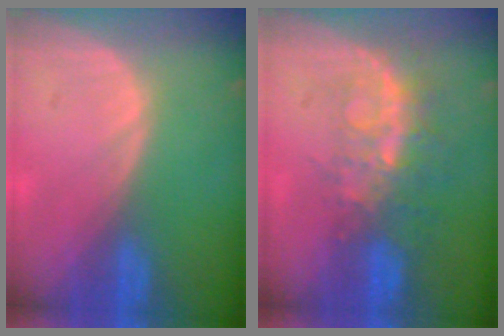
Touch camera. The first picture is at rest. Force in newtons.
{"total": 8.3, "press": 6.9, "slide": 4.7}